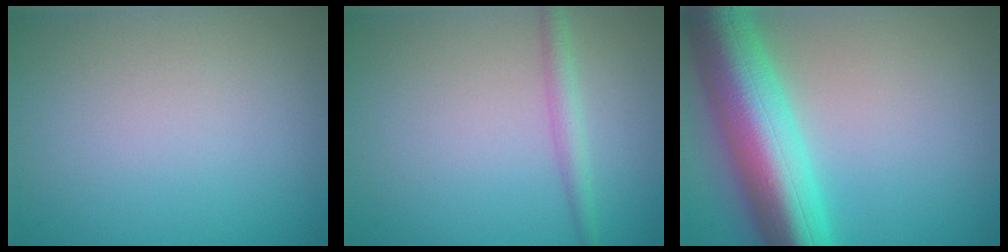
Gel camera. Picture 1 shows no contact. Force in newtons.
{"total": 1.9, "press": 1.8, "slide": 0.1}
{"total": 11.7, "press": 11.7, "slide": 0.2}